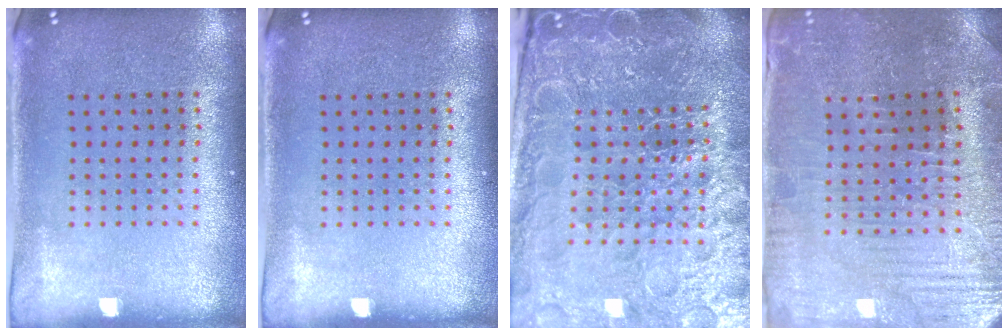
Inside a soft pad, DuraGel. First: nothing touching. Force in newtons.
{"total": 0.0}
{"total": 6.2, "press": 5.5, "slide": 2.9}
{"total": 1.8, "press": 1.8, "slide": 0.3}